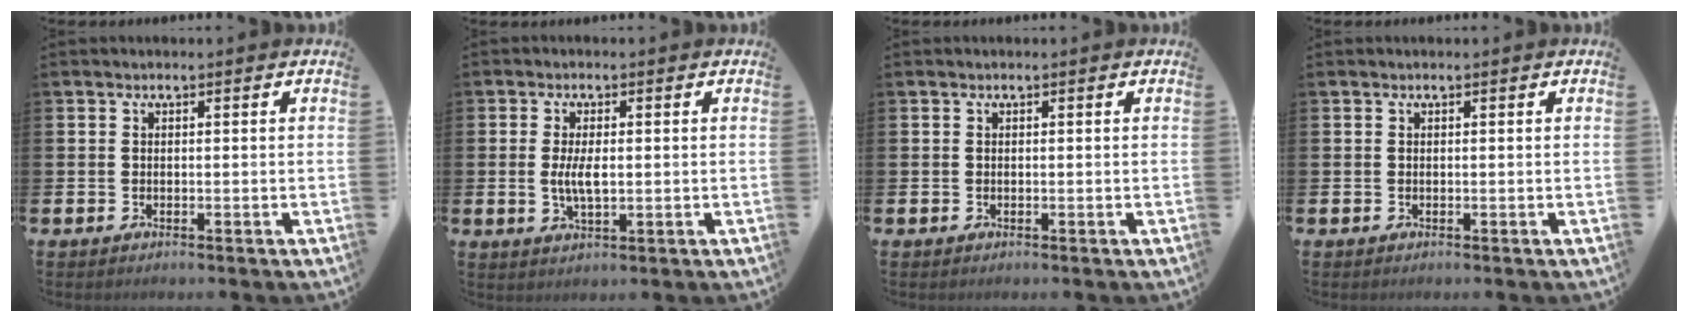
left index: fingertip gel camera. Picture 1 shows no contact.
{"total": 3.9, "force": [0.1, 1.6, 3.5], "torque": [-0.061, 0.002, -0.001]}
{"total": 0.0}
{"total": 0.0}